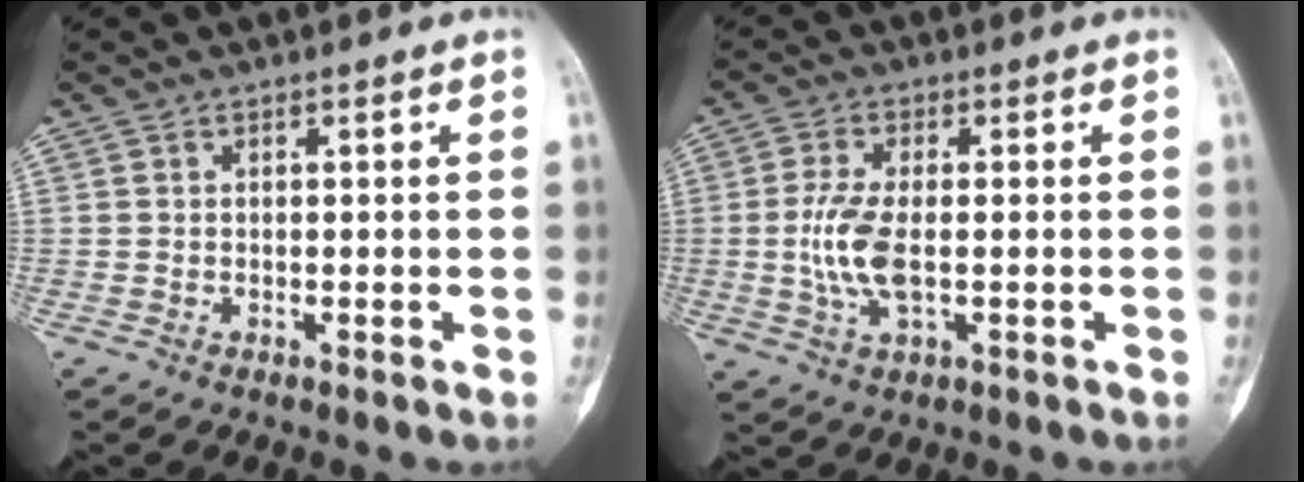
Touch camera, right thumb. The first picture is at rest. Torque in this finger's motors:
{"motor_torque": [1.10, 1.54, 0.77, -0.56, 0.50]}